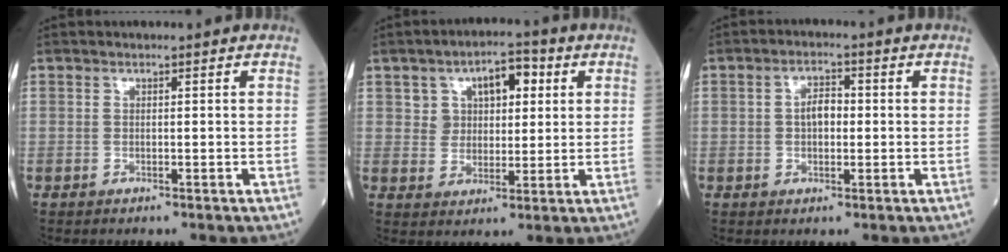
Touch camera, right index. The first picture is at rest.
{"total": 7.3, "force": [2.9, 4.7, 4.8], "torque": [-0.066, 0.024, 0.050]}
{"total": 3.6, "force": [0.1, 2.0, 3.0], "torque": [-0.053, 0.009, 0.000]}